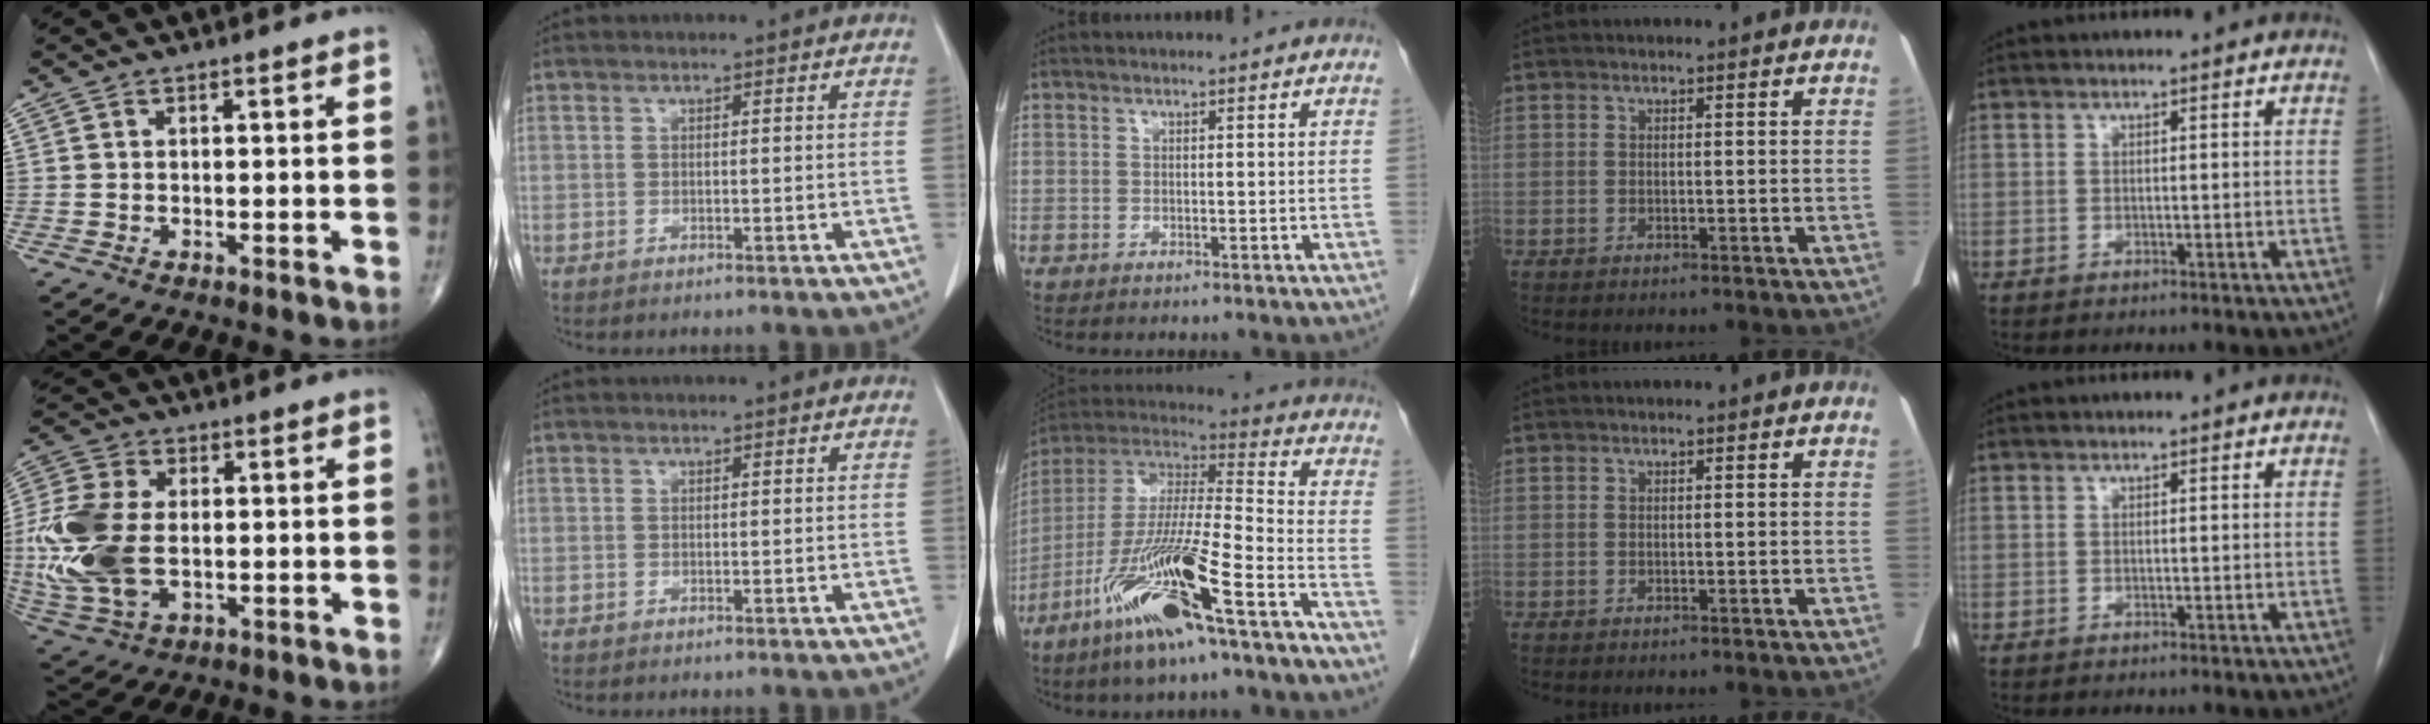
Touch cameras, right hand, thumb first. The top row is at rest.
{"thumb": {"total": 18.8, "force": [-1.0, 11.4, 14.9], "torque": [-0.363, -0.008, -0.011]}, "middle": {"total": 20.2, "force": [-12.2, 2.0, 16.0], "torque": [-0.318, -0.028, -0.221]}}